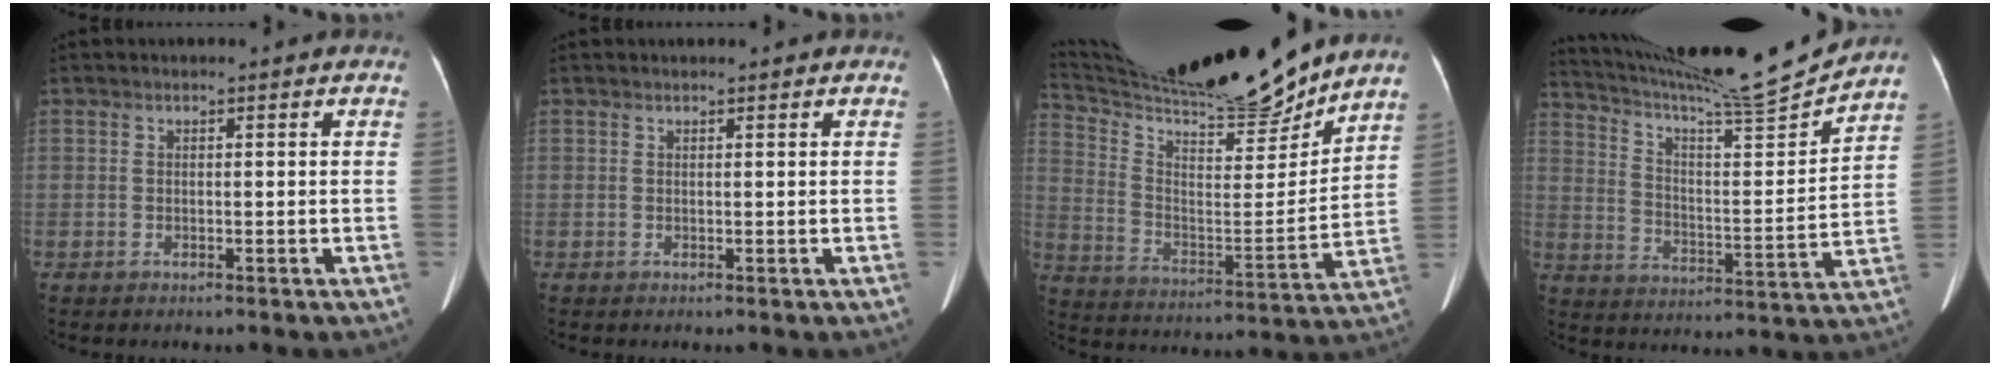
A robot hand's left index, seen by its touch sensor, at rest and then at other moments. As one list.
[{"total": 1.7, "force": [1.4, 0.3, 0.8], "torque": [-0.011, 0.016, 0.020]}, {"total": 20.9, "force": [19.3, 0.6, 8.0], "torque": [-0.159, -0.035, 0.314]}, {"total": 18.8, "force": [17.6, -1.6, 6.4], "torque": [-0.127, -0.041, 0.273]}]